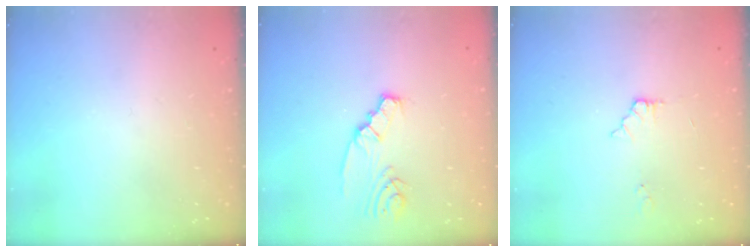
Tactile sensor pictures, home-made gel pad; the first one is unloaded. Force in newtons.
{"total": 3.5, "press": 3.5, "slide": 0.3}
{"total": 3.7, "press": 3.7, "slide": 0.4}